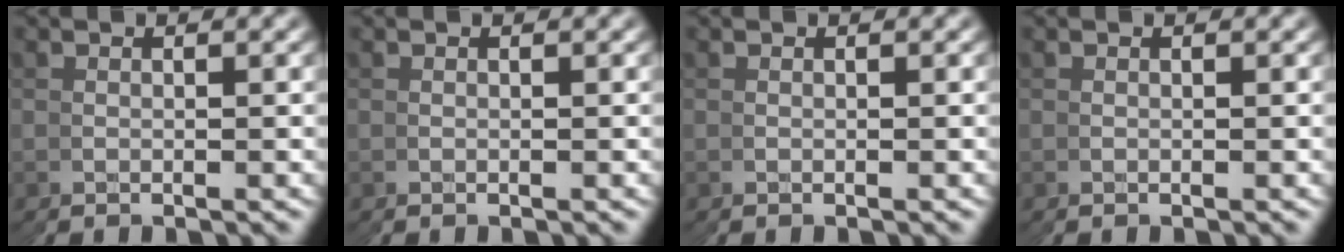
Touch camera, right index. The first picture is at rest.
{"total": 0.0}
{"total": 0.0}
{"total": 0.0}